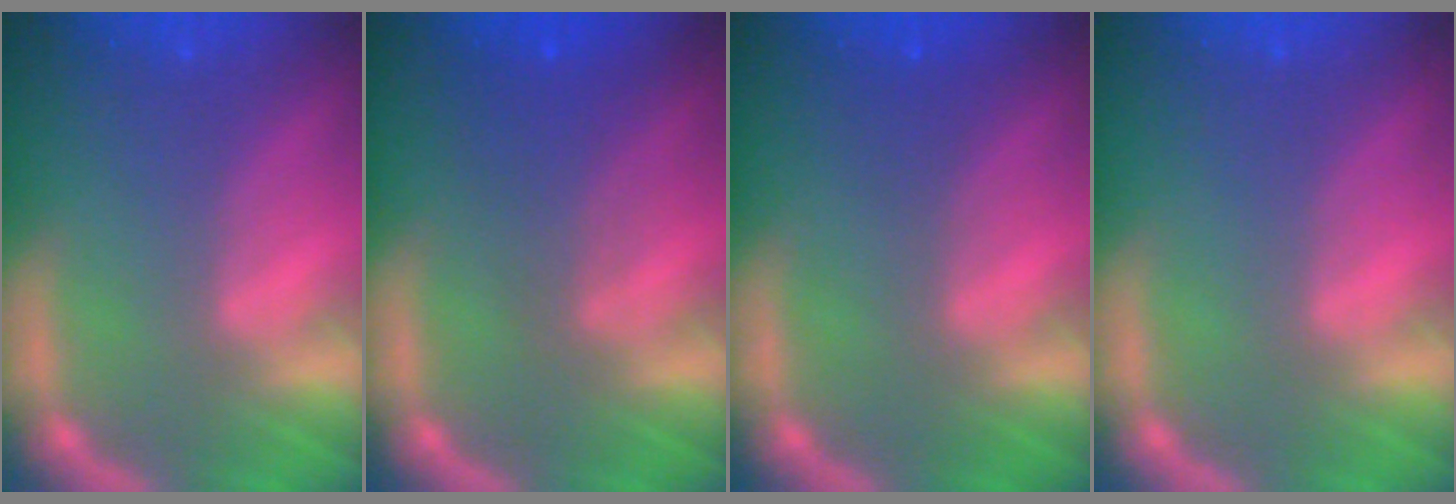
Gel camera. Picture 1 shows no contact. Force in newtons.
{"total": 3.0}
{"total": 1.0}
{"total": 0.0}